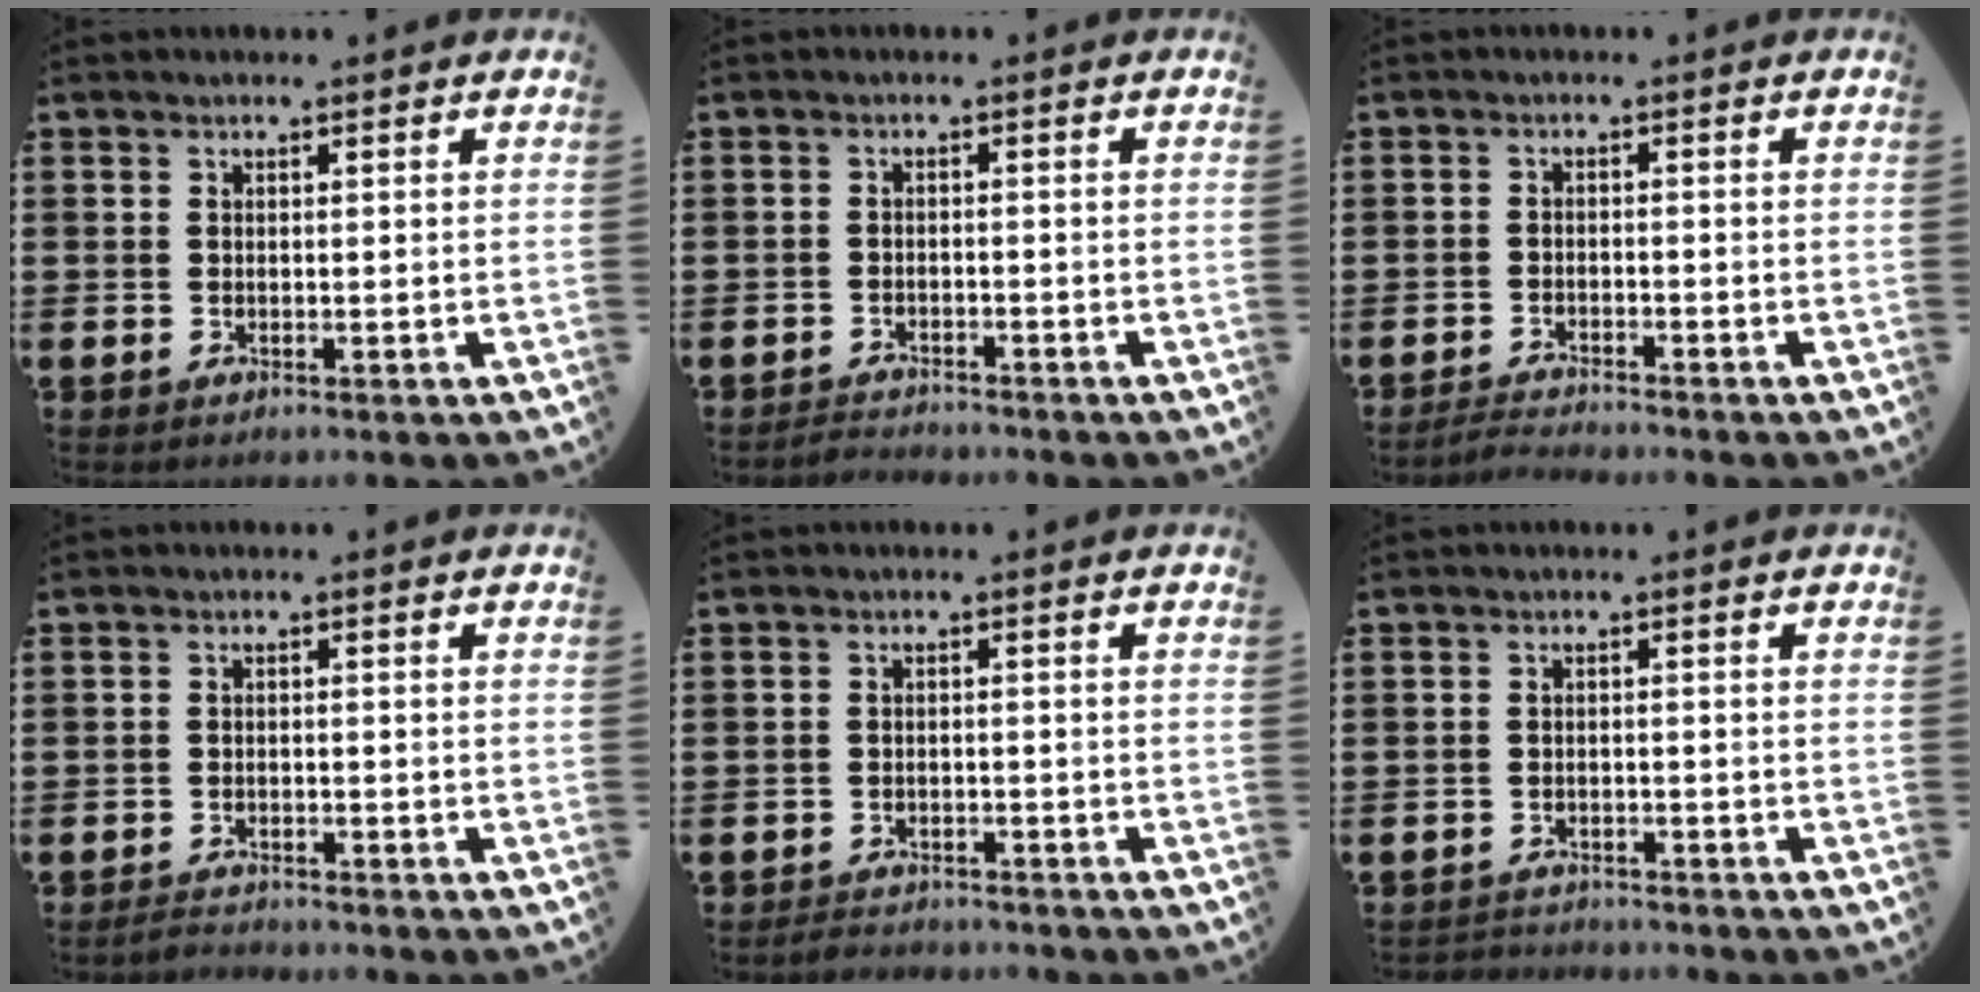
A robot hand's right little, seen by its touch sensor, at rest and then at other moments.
{"total": 1.6, "force": [-1.6, 0.0, -0.2], "torque": [-0.002, 0.004, -0.034]}
{"total": 1.8, "force": [-1.8, -0.1, 0.1], "torque": [-0.004, 0.002, -0.036]}
{"total": 1.4, "force": [-1.4, 0.0, -0.1], "torque": [-0.004, 0.002, -0.029]}
{"total": 1.7, "force": [-1.7, 0.1, -0.2], "torque": [-0.002, 0.004, -0.038]}
{"total": 1.6, "force": [-1.5, 0.1, -0.2], "torque": [-0.001, 0.003, -0.035]}